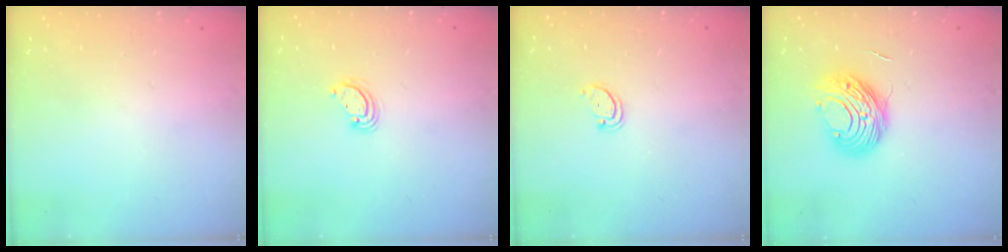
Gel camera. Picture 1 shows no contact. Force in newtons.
{"total": 3.9, "press": 3.9, "slide": 0.4}
{"total": 2.2, "press": 2.1, "slide": 0.4}
{"total": 9.6, "press": 9.5, "slide": 1.2}